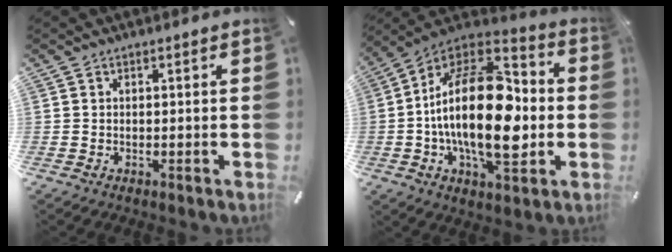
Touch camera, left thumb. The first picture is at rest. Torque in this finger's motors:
{"motor_torque": [0.71, 2.29, 2.77, 0.00, 0.82]}